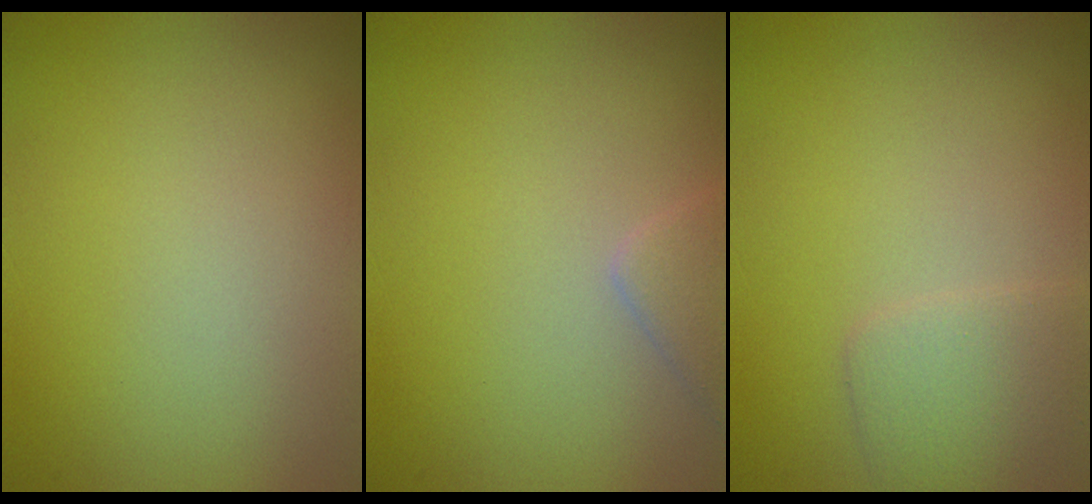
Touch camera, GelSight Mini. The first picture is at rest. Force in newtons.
{"total": 1.9, "press": 1.9, "slide": 0.1}
{"total": 2.2, "press": 2.2, "slide": 0.1}